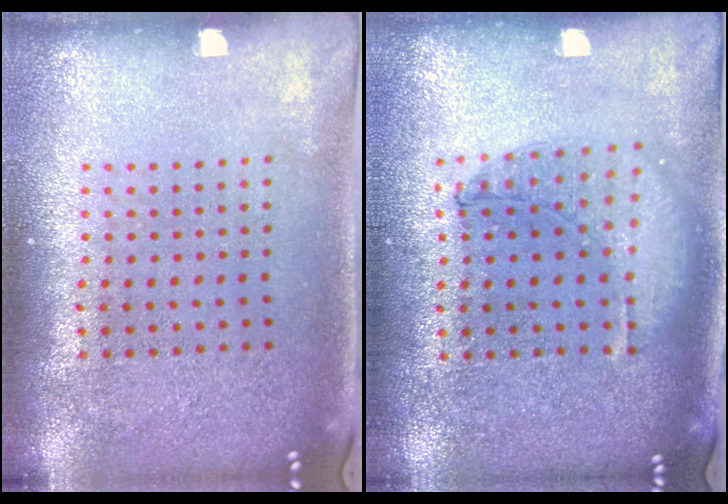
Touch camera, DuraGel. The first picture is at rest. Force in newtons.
{"total": 1.0, "press": 1.0, "slide": 0.3}